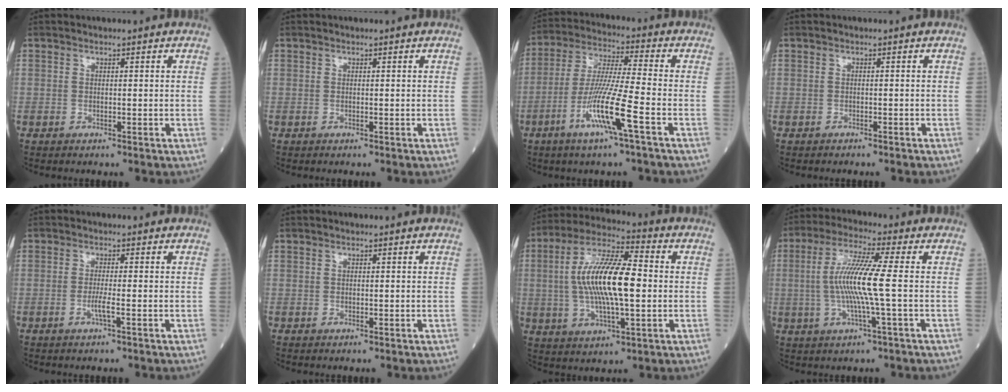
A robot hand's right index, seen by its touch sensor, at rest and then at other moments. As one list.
[{"total": 0.0}, {"total": 11.4, "force": [-4.8, -0.6, 10.3], "torque": [-0.206, -0.012, -0.095]}, {"total": 1.3, "force": [-1.2, 0.2, 0.5], "torque": [-0.012, -0.002, -0.014]}, {"total": 1.9, "force": [-0.7, -0.2, 1.8], "torque": [-0.036, -0.002, -0.016]}, {"total": 0.0}, {"total": 15.0, "force": [0.2, 3.7, 14.5], "torque": [-0.283, 0.014, 0.003]}, {"total": 9.6, "force": [-0.4, -0.4, 9.6], "torque": [-0.193, 0.005, -0.014]}]